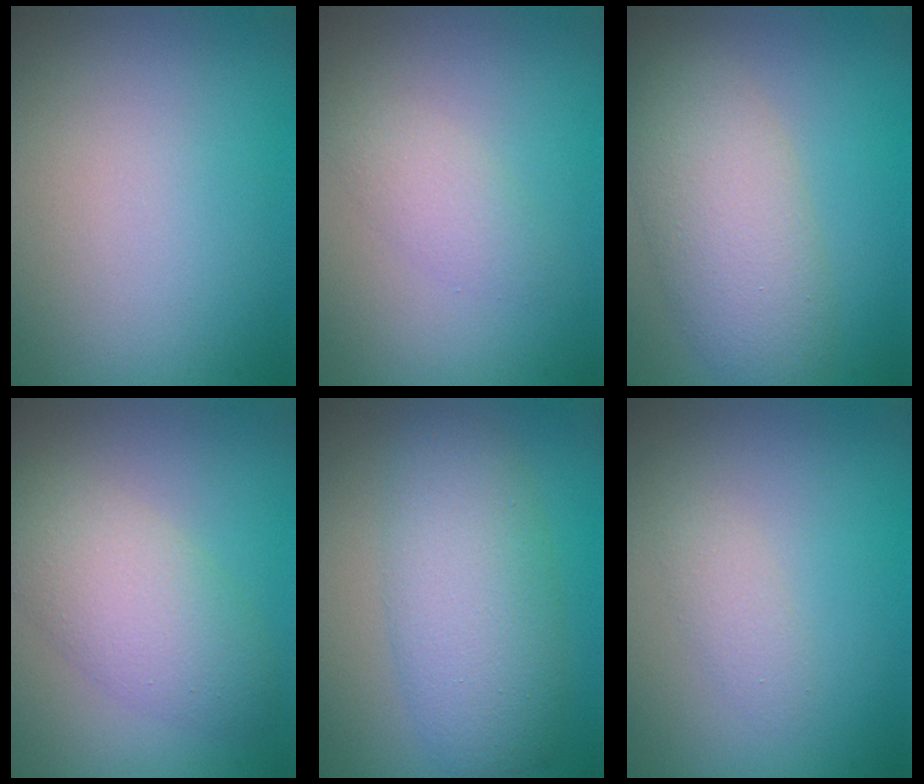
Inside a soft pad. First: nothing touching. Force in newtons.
{"total": 1.8, "press": 1.8, "slide": 0.0}
{"total": 5.5, "press": 5.5, "slide": 0.2}
{"total": 4.6, "press": 4.6, "slide": 0.0}
{"total": 5.8, "press": 5.8, "slide": 0.1}
{"total": 1.2, "press": 1.2, "slide": 0.1}